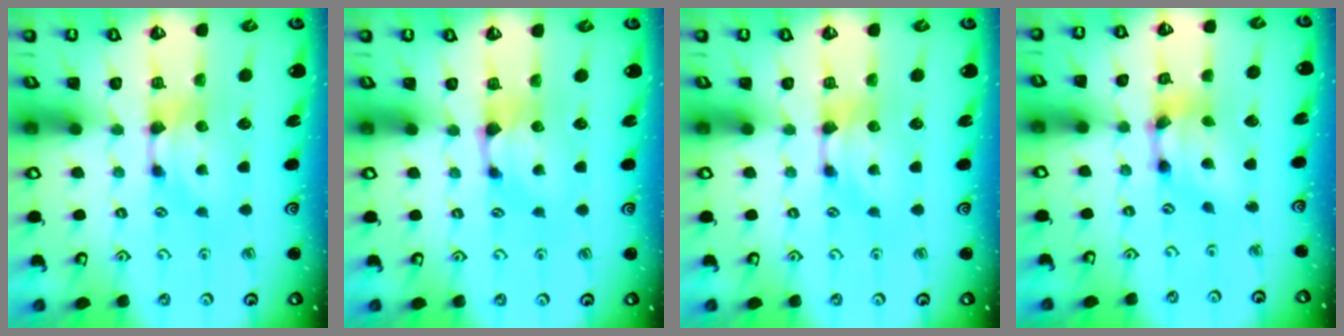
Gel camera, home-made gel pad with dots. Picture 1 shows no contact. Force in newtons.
{"total": 1.0, "press": 0.7, "slide": 0.6}
{"total": 0.0}
{"total": 5.3, "press": 4.7, "slide": 2.4}